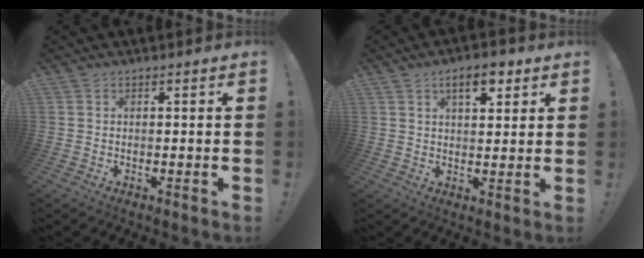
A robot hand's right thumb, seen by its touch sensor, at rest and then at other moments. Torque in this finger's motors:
{"motor_torque": [0.30, 1.43, 0.59, 0.21, 0.10]}